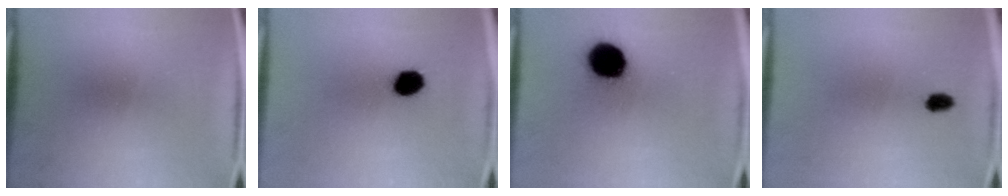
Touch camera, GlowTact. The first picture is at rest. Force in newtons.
{"total": 6.1}
{"total": 13.5}
{"total": 2.2}